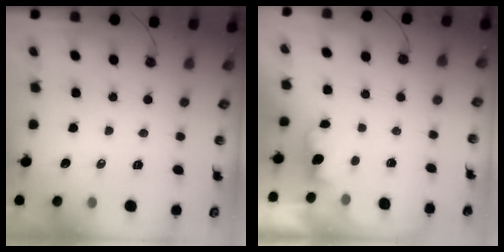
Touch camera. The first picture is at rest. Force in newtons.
{"total": 1.1, "press": 0.8, "slide": 0.8}